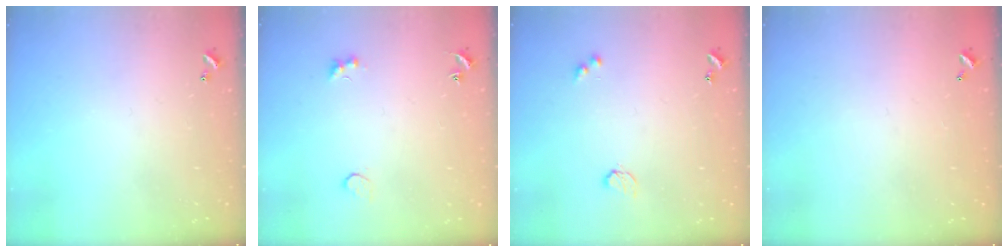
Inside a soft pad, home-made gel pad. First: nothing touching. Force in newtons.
{"total": 2.9, "press": 2.8, "slide": 0.8}
{"total": 2.9, "press": 2.9, "slide": 0.5}
{"total": 2.8, "press": 2.8, "slide": 0.1}